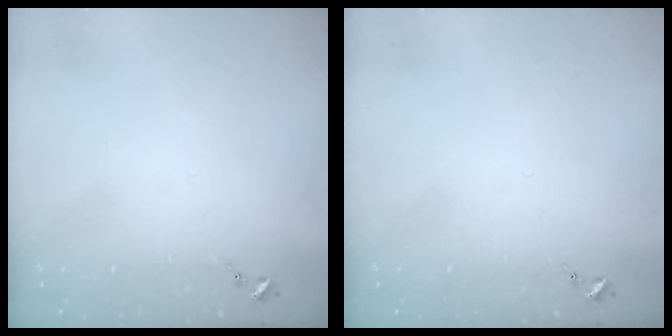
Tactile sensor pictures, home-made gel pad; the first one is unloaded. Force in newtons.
{"total": 0.0}